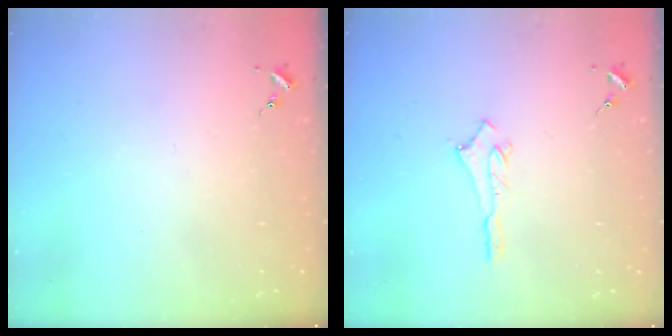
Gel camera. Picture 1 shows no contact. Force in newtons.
{"total": 2.8, "press": 2.8, "slide": 0.2}